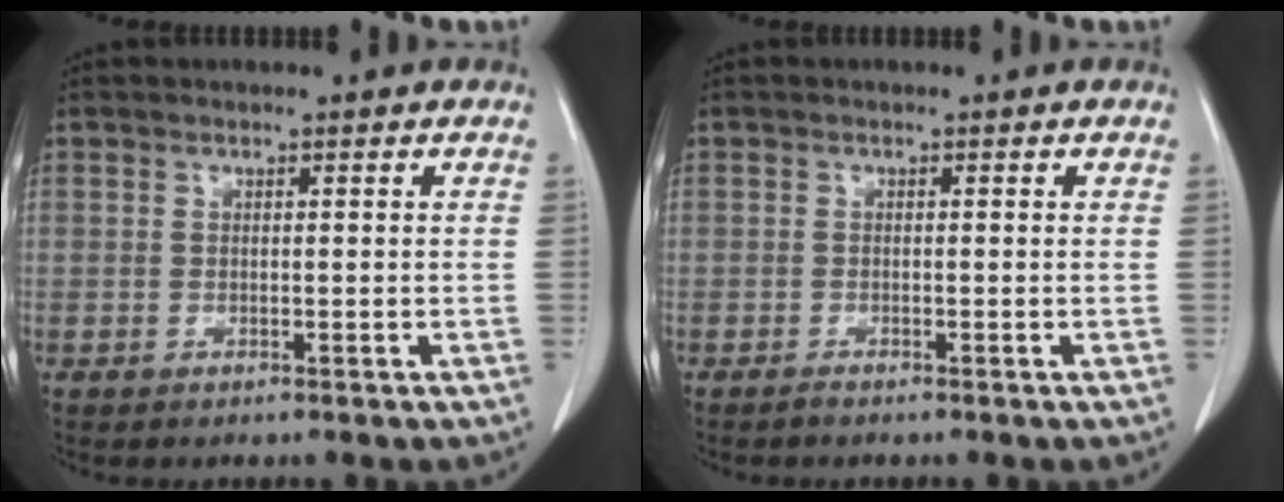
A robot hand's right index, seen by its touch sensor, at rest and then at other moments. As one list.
[{"total": 0.6, "force": [-0.5, -0.1, 0.2], "torque": [-0.003, 0.000, -0.011]}]